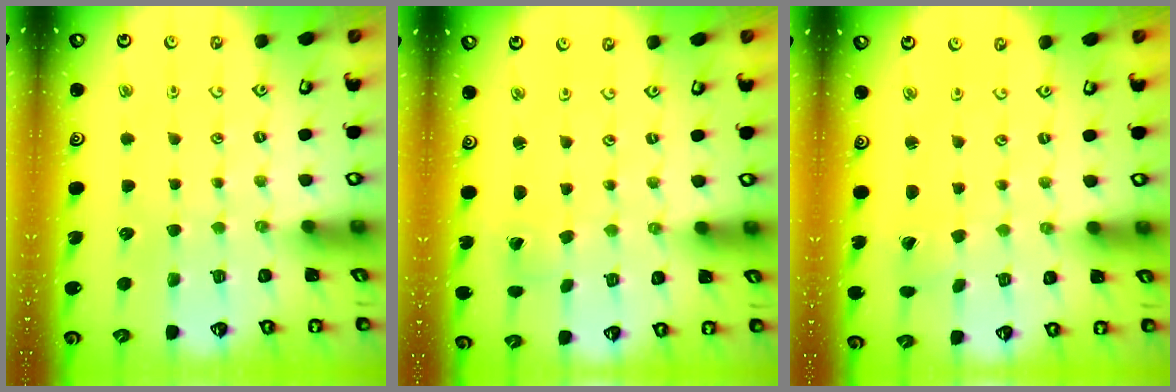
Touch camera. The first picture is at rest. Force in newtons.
{"total": 0.7, "press": 0.7, "slide": 0.0}
{"total": 0.0}